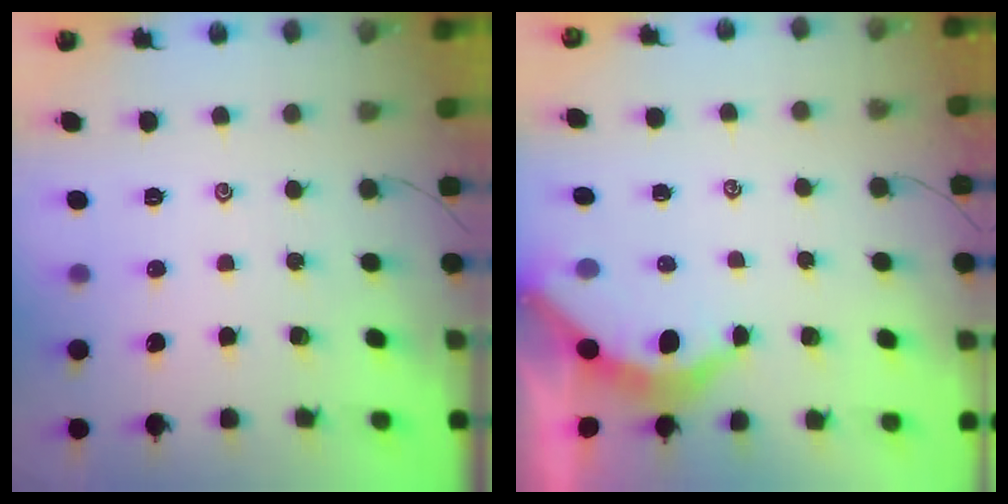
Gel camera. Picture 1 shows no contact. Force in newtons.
{"total": 3.7, "press": 3.7, "slide": 0.4}